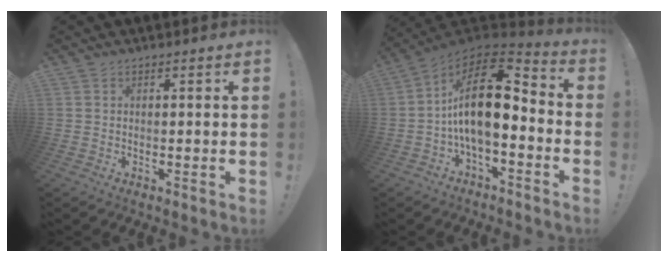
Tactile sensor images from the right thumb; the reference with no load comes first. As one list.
[{"total": 18.2, "force": [1.2, 8.6, 15.9], "torque": [-0.281, -0.002, 0.023]}]